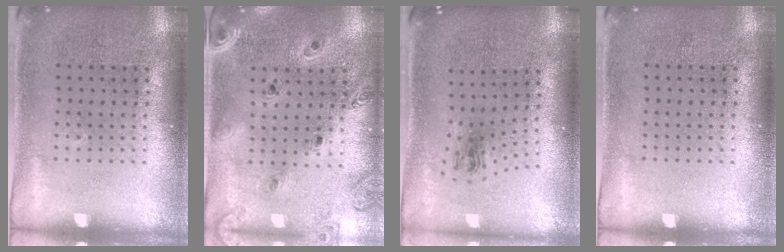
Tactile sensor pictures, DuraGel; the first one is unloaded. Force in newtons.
{"total": 1.4, "press": 1.3, "slide": 0.3}
{"total": 0.9, "press": 0.4, "slide": 0.8}
{"total": 0.0}